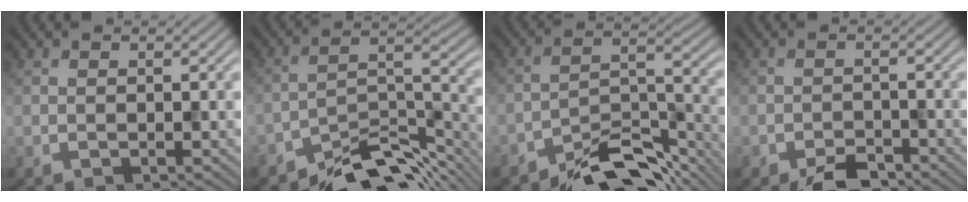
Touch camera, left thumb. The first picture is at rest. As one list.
[{"total": 10.5, "force": [-8.4, 3.4, 5.3], "torque": [-0.073, -0.005, -0.152]}, {"total": 9.8, "force": [-8.3, 2.9, 4.5], "torque": [-0.058, 0.005, -0.152]}, {"total": 4.2, "force": [-3.3, 1.7, 2.1], "torque": [-0.030, -0.002, -0.059]}]